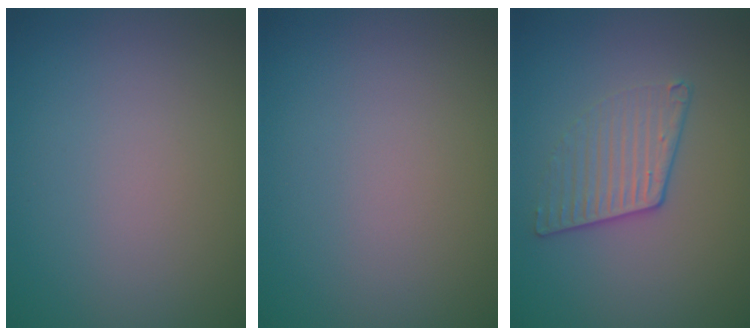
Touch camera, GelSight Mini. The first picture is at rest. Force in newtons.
{"total": 0.0}
{"total": 2.3, "press": 1.9, "slide": 1.3}